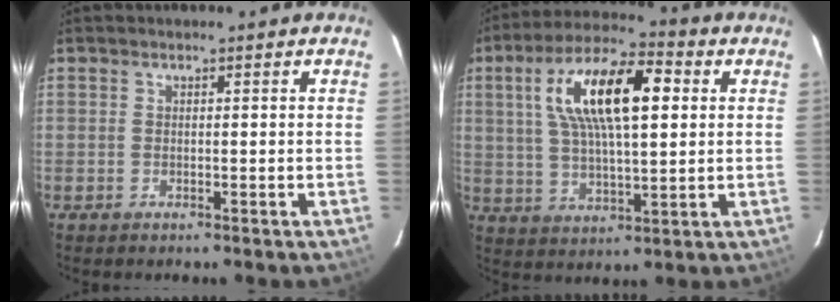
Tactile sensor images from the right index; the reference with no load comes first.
{"total": 16.6, "force": [4.5, 5.9, 14.9], "torque": [-0.270, 0.028, 0.076]}